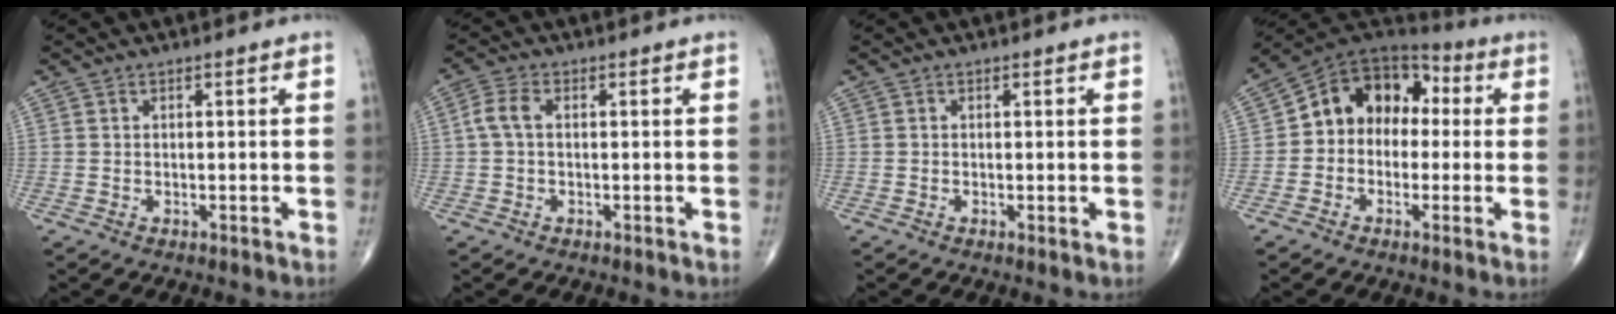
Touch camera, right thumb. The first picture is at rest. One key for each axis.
{"total": 3.6, "fx": 0.4, "fy": 2.0, "fz": 3.0, "tx": -0.074, "ty": 0.012, "tz": 0.003}
{"total": 0.6, "fx": 0.0, "fy": 0.1, "fz": 0.5, "tx": -0.014, "ty": -0.004, "tz": -0.001}
{"total": 13.1, "fx": 0.6, "fy": 10.2, "fz": 8.2, "tx": -0.092, "ty": 0.048, "tz": -0.007}